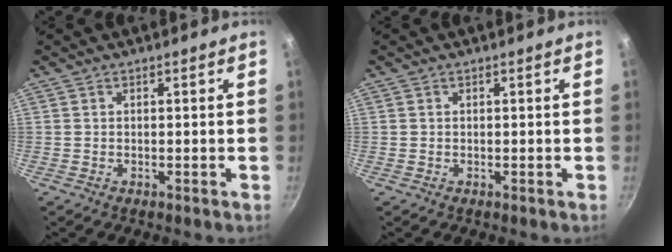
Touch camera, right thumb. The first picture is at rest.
{"total": 0.0}